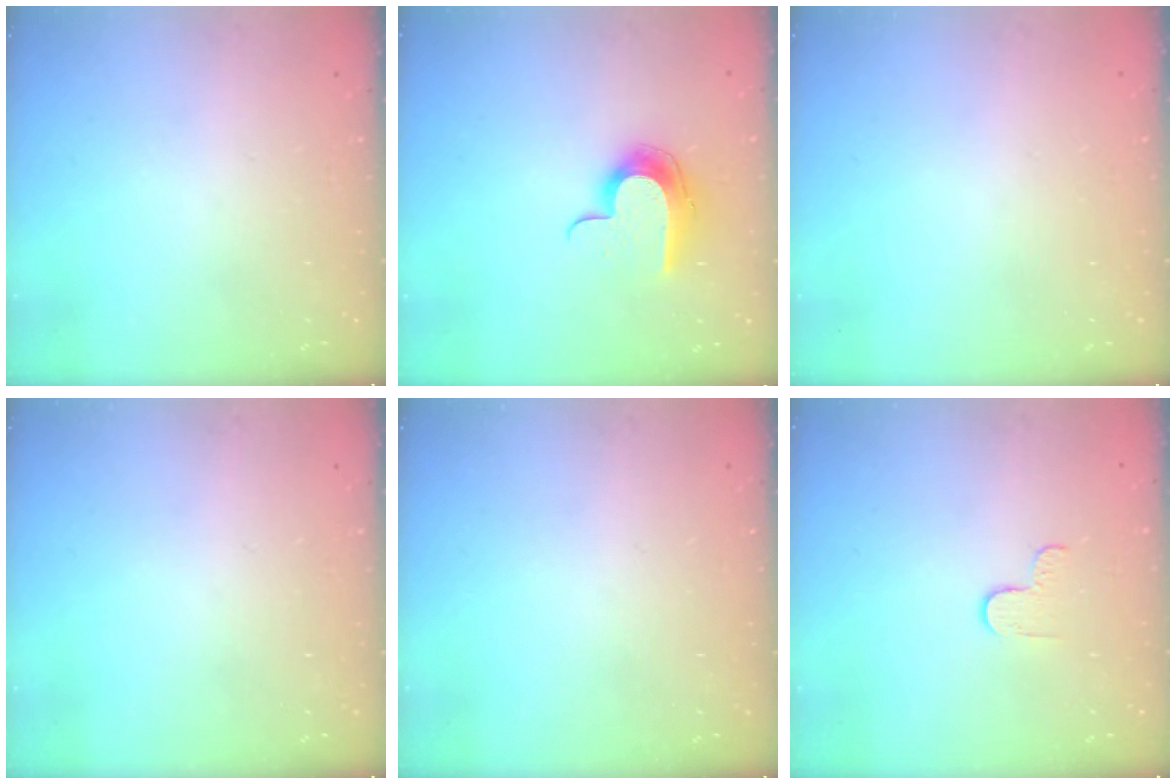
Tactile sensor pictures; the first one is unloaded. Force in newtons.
{"total": 11.6, "press": 11.6, "slide": 0.8}
{"total": 0.8, "press": 0.8, "slide": 0.1}
{"total": 0.0}
{"total": 0.0}
{"total": 2.7, "press": 2.6, "slide": 0.4}